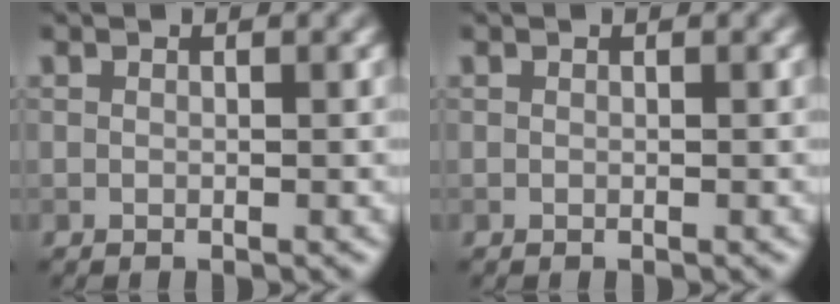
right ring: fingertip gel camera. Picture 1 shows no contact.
{"total": 0.0}